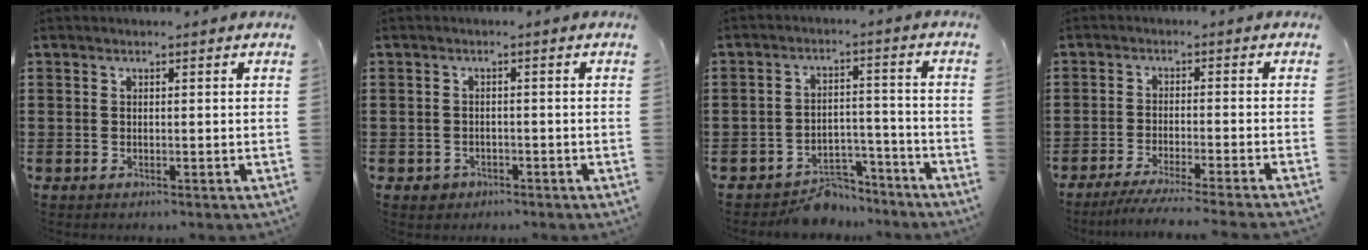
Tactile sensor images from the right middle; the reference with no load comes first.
{"total": 1.2, "force": [-0.8, 0.8, 0.1], "torque": [-0.006, 0.001, -0.020]}
{"total": 5.9, "force": [-5.6, 1.7, 0.6], "torque": [-0.006, 0.020, -0.112]}
{"total": 3.9, "force": [-3.4, -0.4, 1.8], "torque": [-0.030, -0.009, -0.067]}